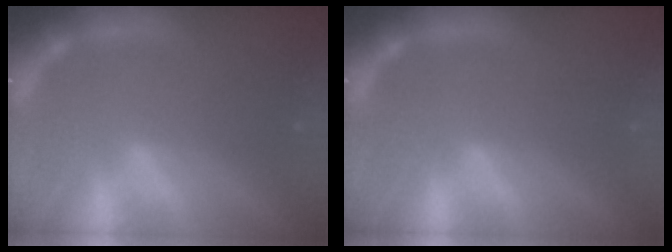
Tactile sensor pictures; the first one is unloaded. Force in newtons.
{"total": 0.0}